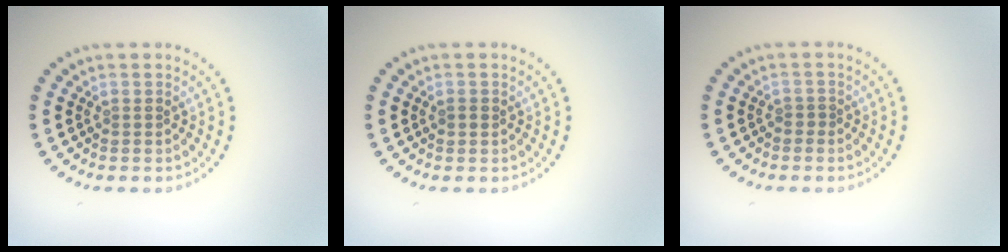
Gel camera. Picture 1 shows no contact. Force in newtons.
{"total": 0.8, "press": 0.8, "slide": 0.3}
{"total": 0.5, "press": 0.2, "slide": 0.5}